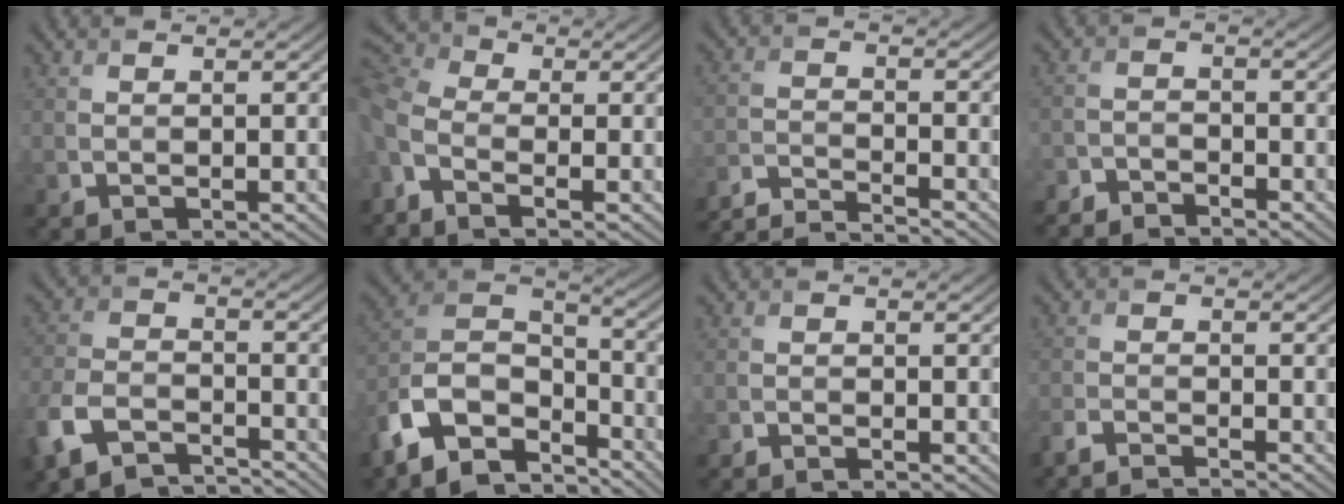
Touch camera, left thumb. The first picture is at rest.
{"total": 6.2, "force": [-1.8, 2.9, 5.1], "torque": [-0.149, -0.008, -0.040]}
{"total": 6.8, "force": [-6.2, 0.7, 2.6], "torque": [-0.048, -0.004, -0.121]}
{"total": 3.5, "force": [-3.5, 0.2, 0.5], "torque": [-0.008, -0.005, -0.074]}
{"total": 9.7, "force": [-6.8, 4.6, 5.2], "torque": [-0.121, -0.015, -0.138]}
{"total": 12.5, "force": [-7.5, 7.1, 7.1], "torque": [-0.190, -0.003, -0.138]}
{"total": 1.6, "force": [-1.5, -0.4, 0.2], "torque": [-0.004, -0.005, -0.030]}
{"total": 3.7, "force": [-3.6, -0.1, 1.0], "torque": [-0.020, -0.005, -0.073]}